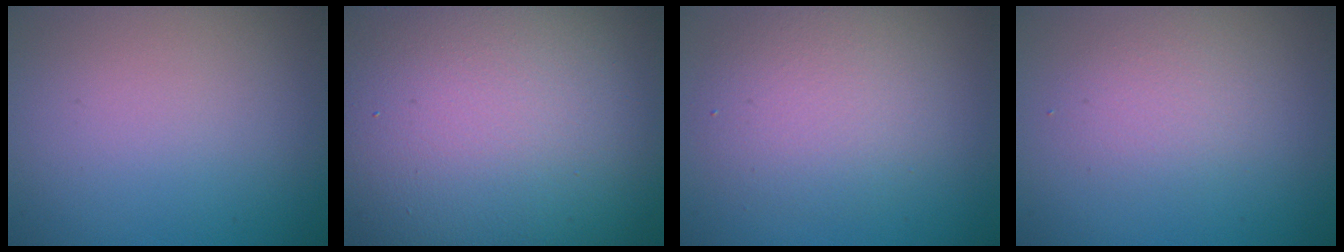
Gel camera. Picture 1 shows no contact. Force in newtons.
{"total": 21.2, "press": 21.2, "slide": 1.4}
{"total": 4.0, "press": 4.0, "slide": 0.3}
{"total": 2.0, "press": 2.0, "slide": 0.2}